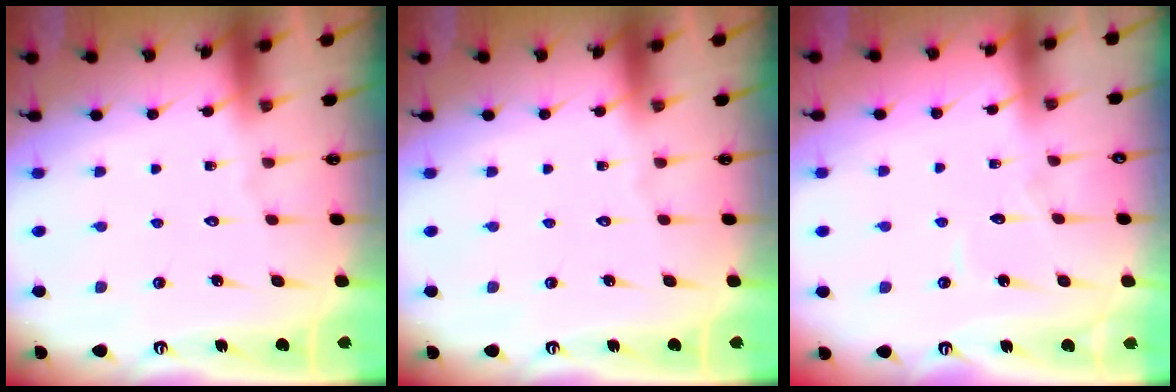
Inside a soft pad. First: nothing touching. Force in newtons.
{"total": 0.0}
{"total": 3.0, "press": 3.0, "slide": 0.3}